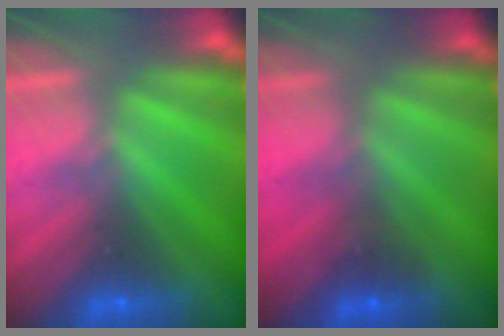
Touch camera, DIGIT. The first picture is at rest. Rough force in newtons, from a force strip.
{"total": 1.2}